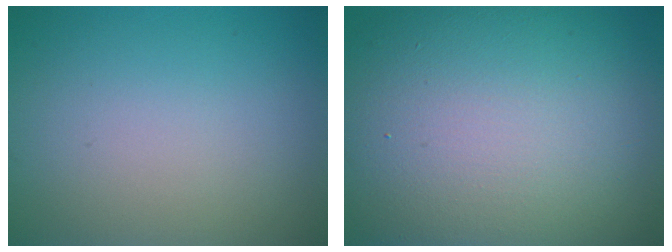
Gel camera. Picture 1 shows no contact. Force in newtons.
{"total": 16.3, "press": 16.3, "slide": 1.1}